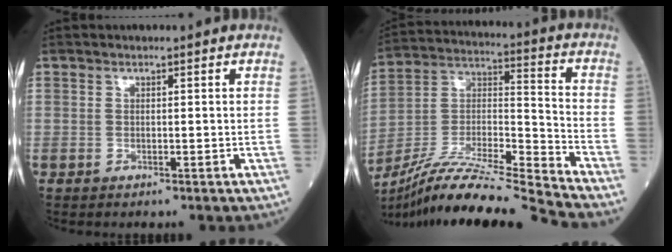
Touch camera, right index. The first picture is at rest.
{"total": 19.9, "force": [-18.1, -2.0, 8.2], "torque": [-0.162, -0.003, -0.326]}